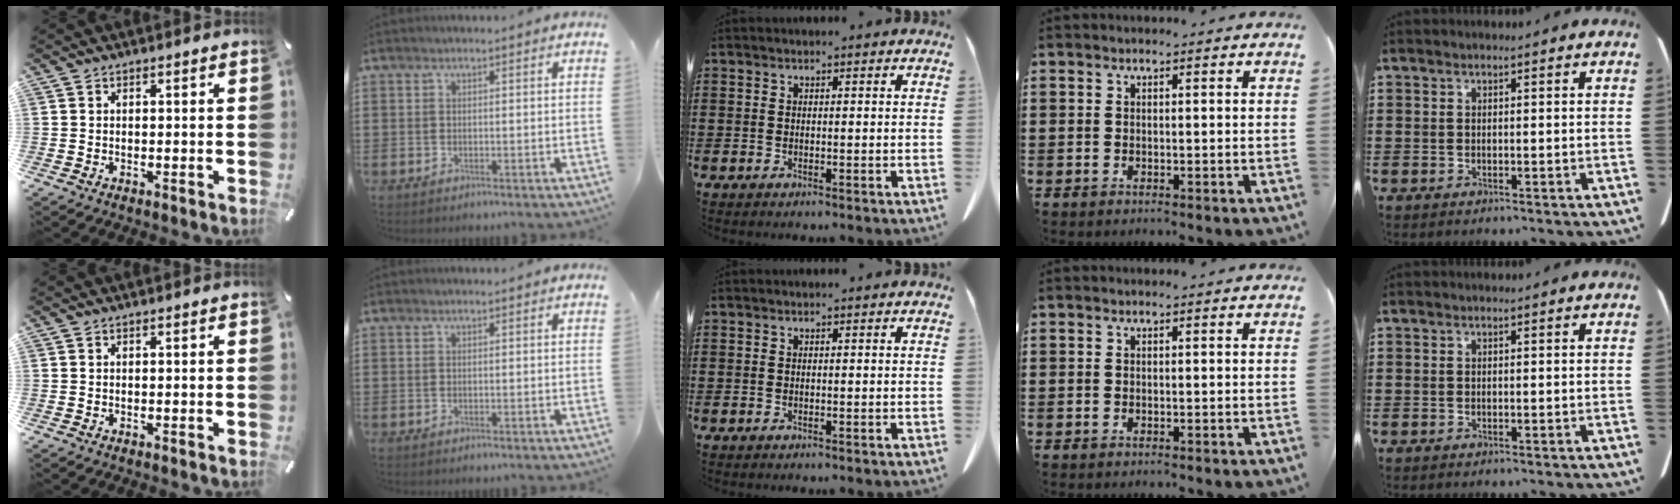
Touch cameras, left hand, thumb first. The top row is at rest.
{}